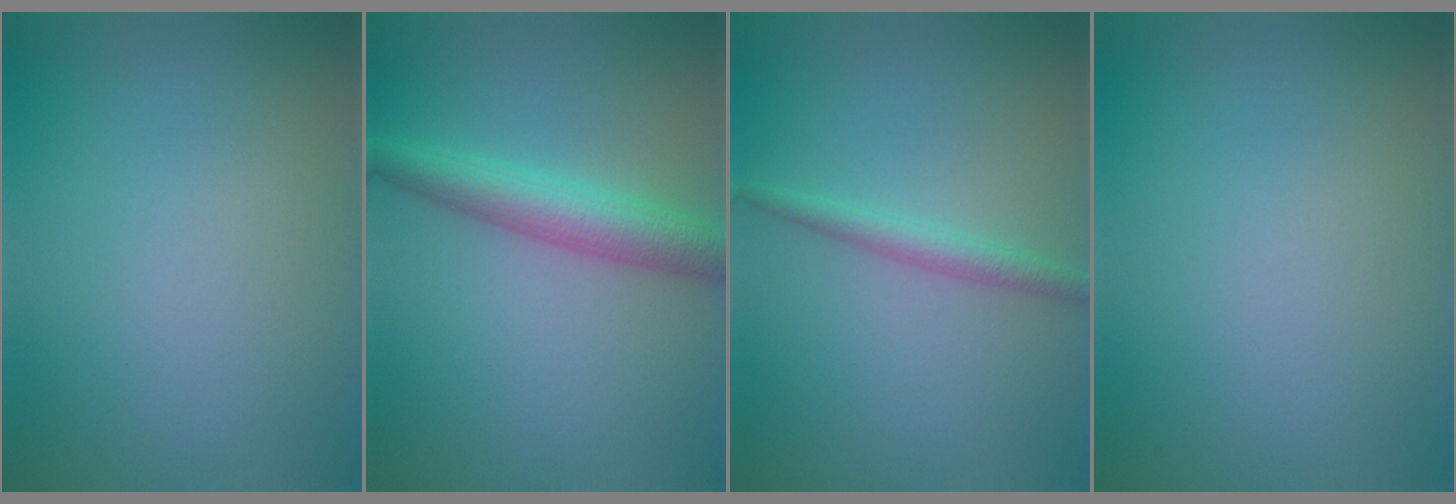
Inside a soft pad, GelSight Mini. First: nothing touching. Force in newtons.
{"total": 4.7, "press": 4.7, "slide": 0.1}
{"total": 1.9, "press": 1.9, "slide": 0.0}
{"total": 0.0}